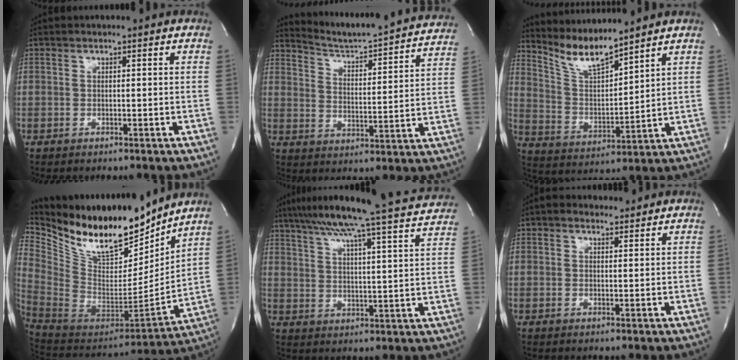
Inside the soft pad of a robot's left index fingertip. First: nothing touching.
{"total": 20.3, "force": [19.3, 0.9, 6.2], "torque": [-0.098, -0.044, 0.253]}
{"total": 8.1, "force": [7.6, -0.1, 2.6], "torque": [-0.067, -0.003, 0.159]}
{"total": 21.2, "force": [17.3, 6.2, 10.5], "torque": [-0.213, -0.024, 0.310]}
{"total": 22.7, "force": [20.0, 0.0, 10.9], "torque": [-0.180, -0.004, 0.268]}
{"total": 8.2, "force": [6.5, 3.7, 3.4], "torque": [-0.051, 0.028, 0.098]}